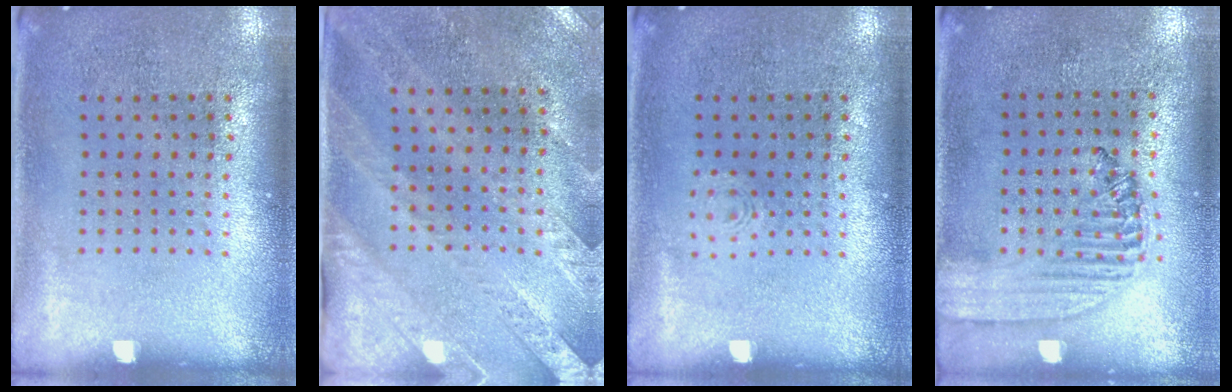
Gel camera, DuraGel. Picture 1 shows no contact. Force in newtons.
{"total": 2.4, "press": 2.1, "slide": 1.2}
{"total": 0.8, "press": 0.8, "slide": 0.2}
{"total": 1.4, "press": 1.4, "slide": 0.5}